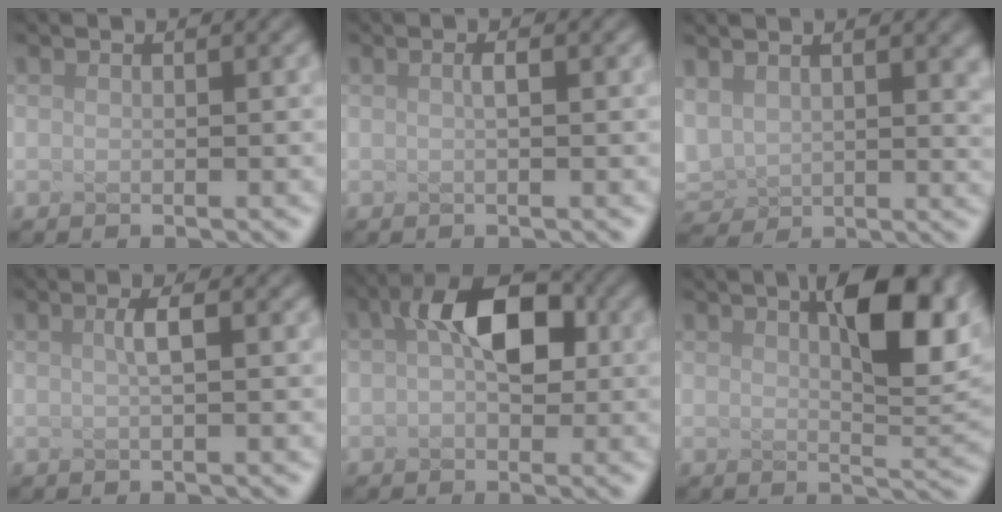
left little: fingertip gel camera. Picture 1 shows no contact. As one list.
[{"total": 1.1, "force": [-0.9, -0.6, 0.0], "torque": [-0.018, -0.010, 0.012]}, {"total": 4.3, "force": [2.3, 2.2, 2.9], "torque": [-0.103, -0.007, 0.087]}, {"total": 1.4, "force": [-1.1, -0.6, 0.6], "torque": [-0.037, -0.003, 0.015]}, {"total": 4.1, "force": [0.0, 2.1, 3.5], "torque": [-0.086, 0.004, 0.030]}, {"total": 6.3, "force": [2.2, 0.9, 5.8], "torque": [-0.106, -0.001, 0.075]}]